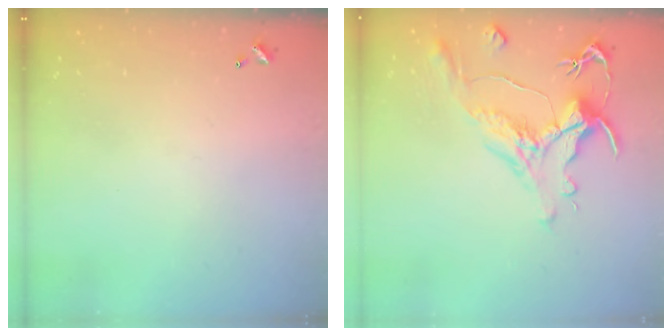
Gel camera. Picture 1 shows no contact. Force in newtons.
{"total": 1.7, "press": 0.9, "slide": 1.4}